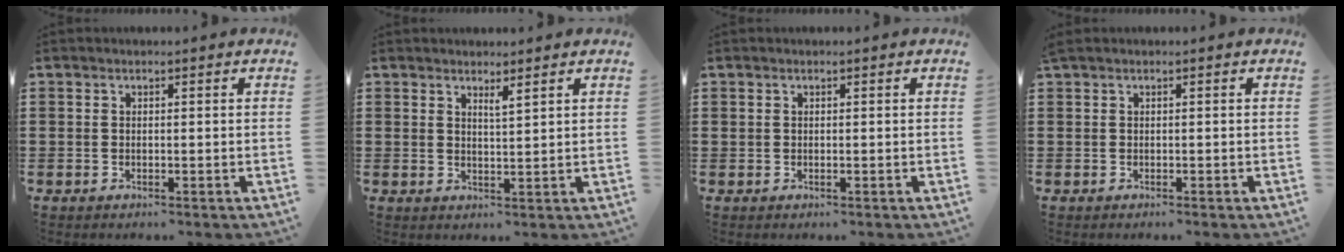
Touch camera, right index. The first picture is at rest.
{"total": 1.7, "force": [1.5, 0.0, 0.8], "torque": [-0.017, 0.002, 0.027]}
{"total": 0.0}
{"total": 0.0}